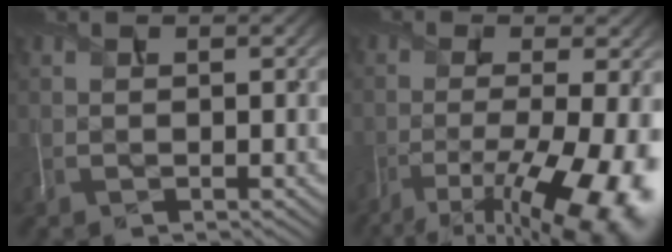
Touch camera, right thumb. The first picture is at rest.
{"total": 13.9, "force": [-7.3, 4.5, 11.0], "torque": [-0.174, -0.033, -0.096]}